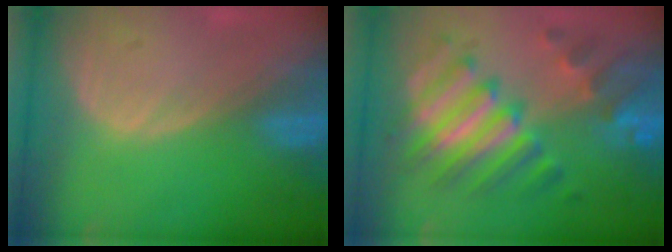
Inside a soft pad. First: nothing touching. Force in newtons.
{"total": 10.3, "press": 10.3, "slide": 0.8}